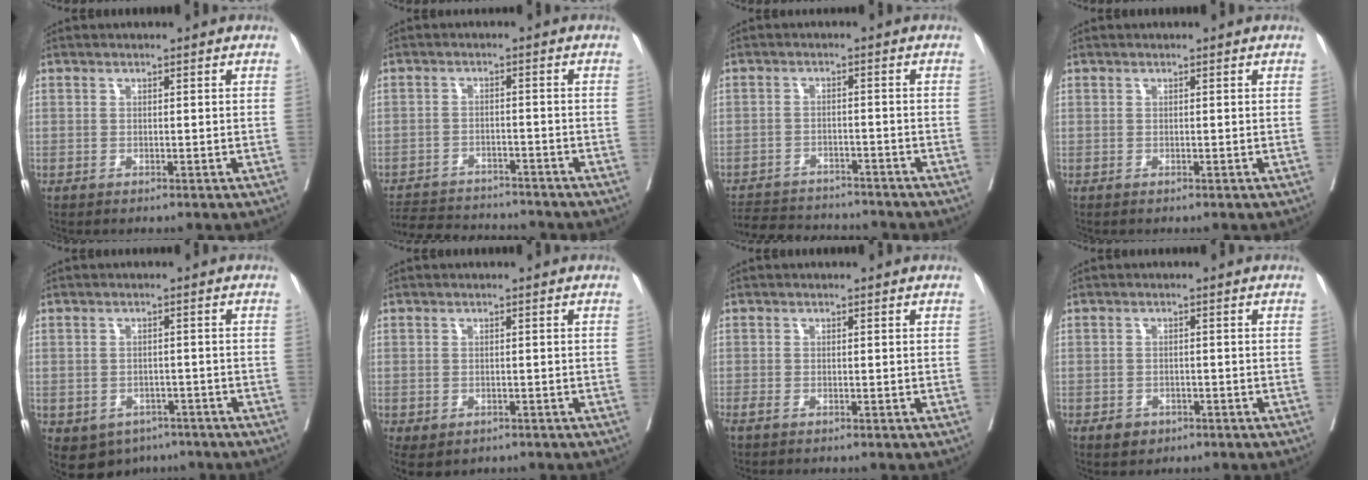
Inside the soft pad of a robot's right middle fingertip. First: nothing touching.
{"total": 10.5, "force": [-10.0, 2.2, 2.2], "torque": [-0.041, 0.003, -0.147]}
{"total": 10.1, "force": [-9.6, 2.3, 2.1], "torque": [-0.038, 0.003, -0.140]}
{"total": 0.0}
{"total": 7.3, "force": [-4.3, 5.5, 2.1], "torque": [-0.036, 0.008, -0.053]}
{"total": 4.1, "force": [-2.7, 2.6, 1.8], "torque": [-0.022, -0.003, -0.034]}
{"total": 0.8, "force": [-0.5, 0.3, 0.5], "torque": [-0.014, -0.003, -0.010]}
{"total": 2.3, "force": [-1.4, 1.7, 0.7], "torque": [-0.012, 0.004, -0.014]}